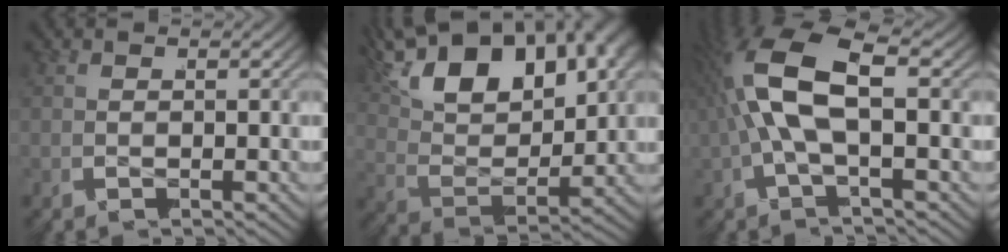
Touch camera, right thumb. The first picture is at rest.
{"total": 12.5, "force": [3.4, 8.0, 8.9], "torque": [-0.185, -0.004, 0.054]}
{"total": 9.0, "force": [0.1, 4.0, 8.1], "torque": [-0.196, 0.003, -0.001]}